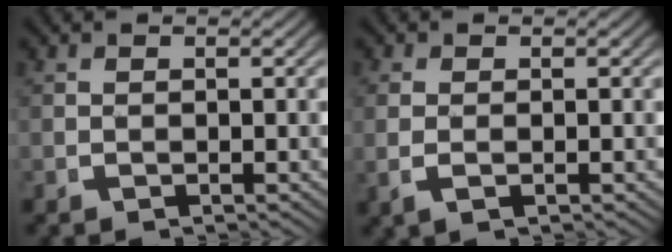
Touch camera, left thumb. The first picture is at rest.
{"total": 1.2, "force": [0.1, 0.4, 1.2], "torque": [-0.033, -0.006, 0.008]}